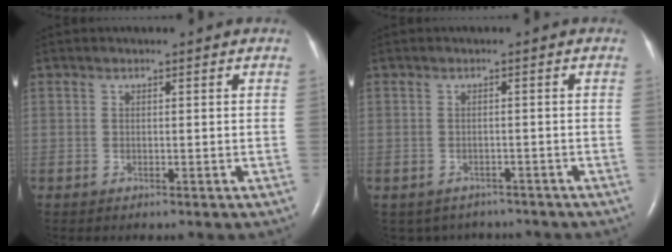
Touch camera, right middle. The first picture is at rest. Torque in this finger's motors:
{"motor_torque": [-0.09, -0.07, -0.02, -0.02]}